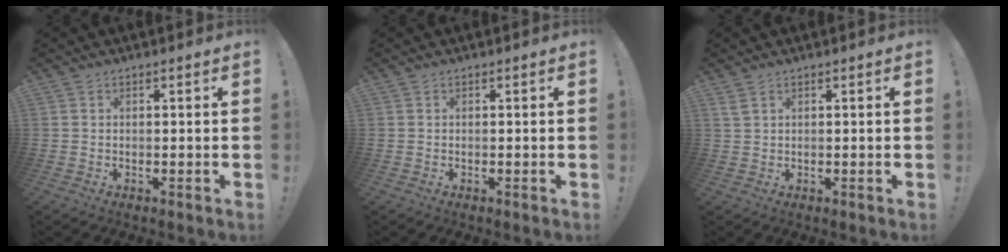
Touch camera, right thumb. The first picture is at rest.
{"total": 0.0}
{"total": 2.2, "force": [1.3, 1.0, 1.4], "torque": [-0.020, -0.004, 0.024]}